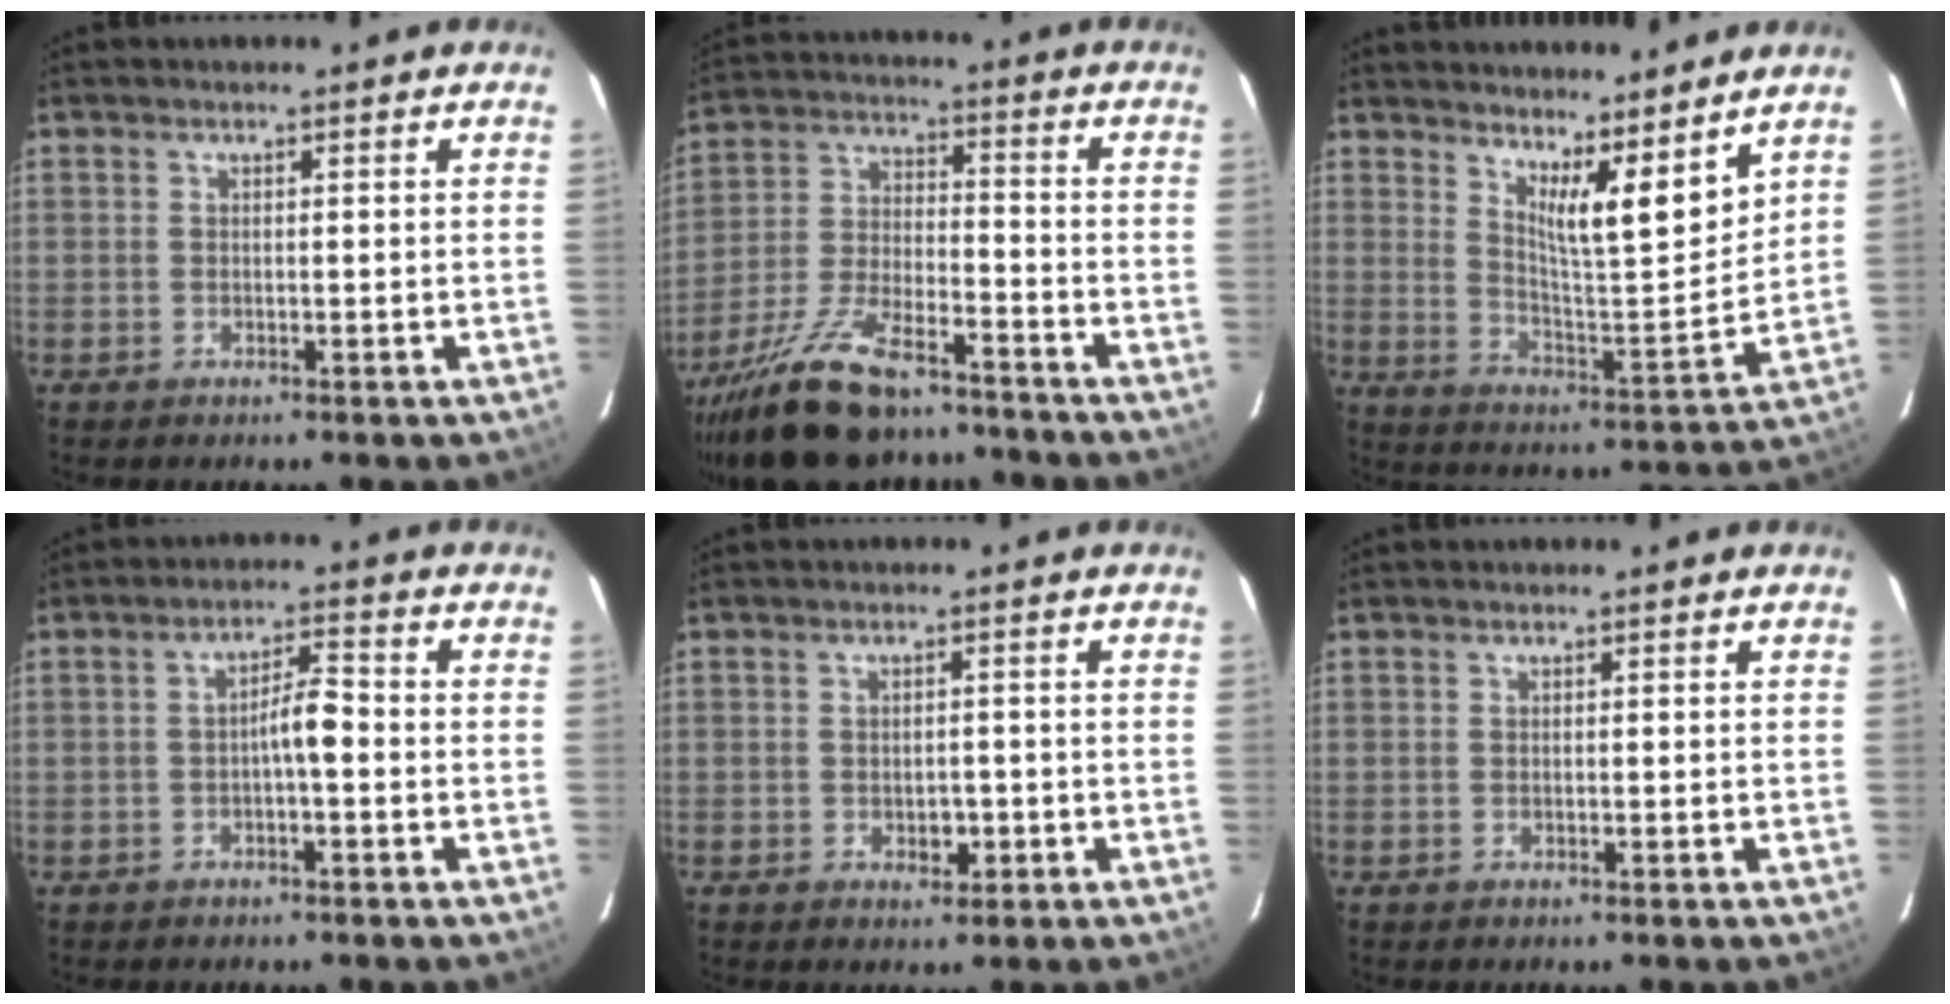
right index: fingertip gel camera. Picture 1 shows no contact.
{"total": 15.4, "force": [-12.0, 4.3, 8.7], "torque": [-0.186, -0.008, -0.217]}
{"total": 9.2, "force": [6.6, 1.1, 6.3], "torque": [-0.109, -0.016, 0.124]}
{"total": 4.1, "force": [-0.9, 0.8, 3.9], "torque": [-0.062, 0.014, -0.013]}
{"total": 2.5, "force": [-0.9, 1.5, 1.7], "torque": [-0.023, 0.003, -0.007]}
{"total": 0.0}